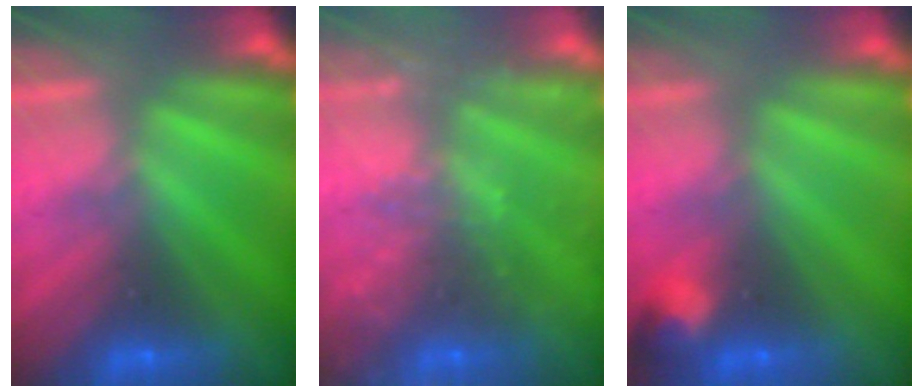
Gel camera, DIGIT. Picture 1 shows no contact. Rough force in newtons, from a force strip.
{"total": 5.9}
{"total": 2.8}